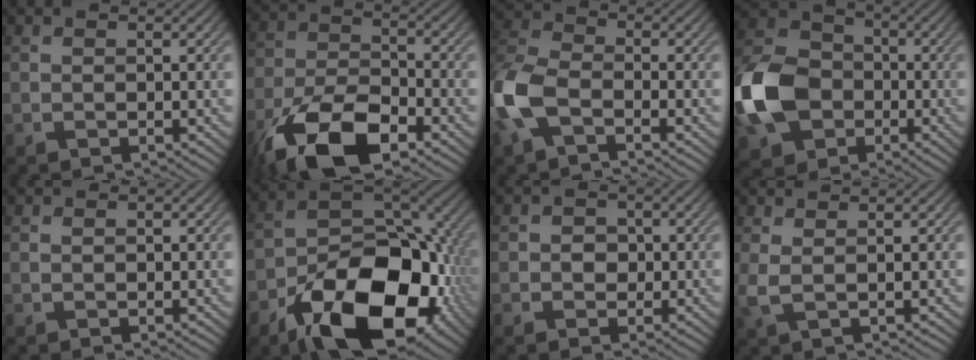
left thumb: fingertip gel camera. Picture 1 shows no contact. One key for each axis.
{"total": 13.5, "fx": -8.3, "fy": 6.1, "fz": 8.8, "tx": -0.185, "ty": -0.016, "tz": -0.170}
{"total": 8.9, "fx": -3.5, "fy": 4.9, "fz": 6.6, "tx": -0.173, "ty": -0.006, "tz": -0.089}
{"total": 14.0, "fx": -3.7, "fy": 10.7, "fz": 8.2, "tx": -0.219, "ty": -0.007, "tz": -0.093}
{"total": 0.5, "fx": 0.2, "fy": 0.3, "fz": 0.4, "tx": -0.004, "ty": 0.000, "tz": 0.003}
{"total": 17.9, "fx": -8.3, "fy": 10.1, "fz": 12.2, "tx": -0.182, "ty": -0.030, "tz": -0.148}
{"total": 2.3, "fx": -0.1, "fy": 2.1, "fz": 0.9, "tx": -0.002, "ty": 0.000, "tz": -0.012}
{"total": 2.4, "fx": 1.2, "fy": 0.3, "fz": 2.0, "tx": -0.041, "ty": 0.005, "tz": 0.022}